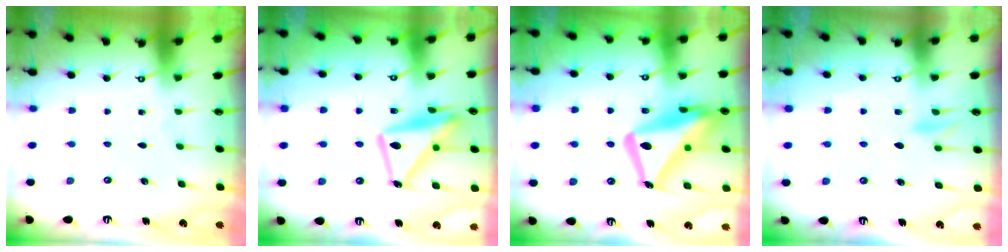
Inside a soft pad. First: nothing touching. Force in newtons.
{"total": 17.4, "press": 17.3, "slide": 1.4}
{"total": 20.4, "press": 20.3, "slide": 1.9}
{"total": 9.0, "press": 9.0, "slide": 0.3}